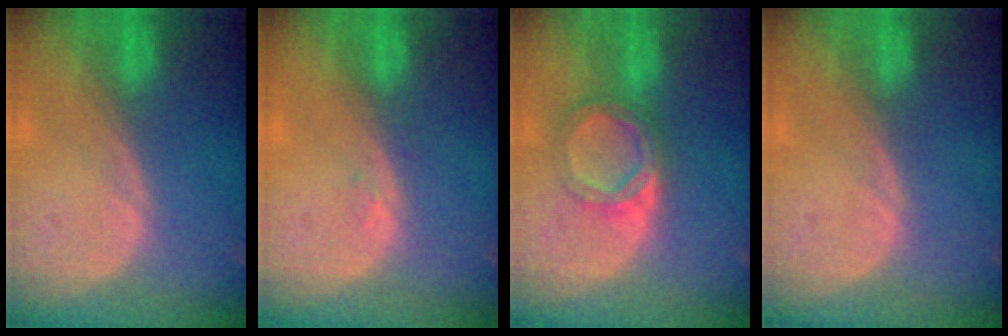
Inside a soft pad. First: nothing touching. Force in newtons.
{"total": 0.9, "press": 0.8, "slide": 0.4}
{"total": 5.2, "press": 5.0, "slide": 1.3}
{"total": 0.5, "press": 0.0, "slide": 0.5}